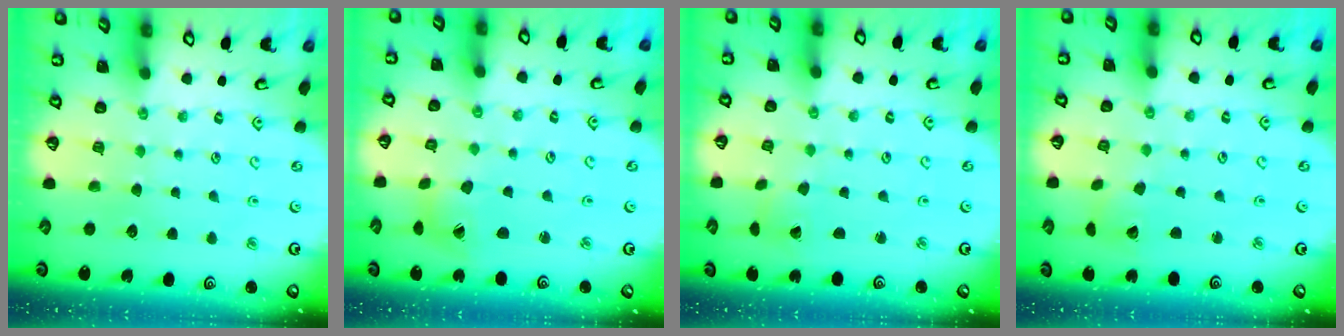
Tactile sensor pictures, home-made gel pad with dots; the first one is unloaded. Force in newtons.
{"total": 5.3, "press": 5.2, "slide": 0.6}
{"total": 2.3, "press": 2.3, "slide": 0.2}
{"total": 2.5, "press": 2.5, "slide": 0.4}